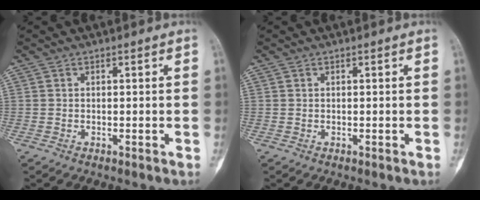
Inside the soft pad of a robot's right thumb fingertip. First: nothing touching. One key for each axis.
{"total": 0.0}